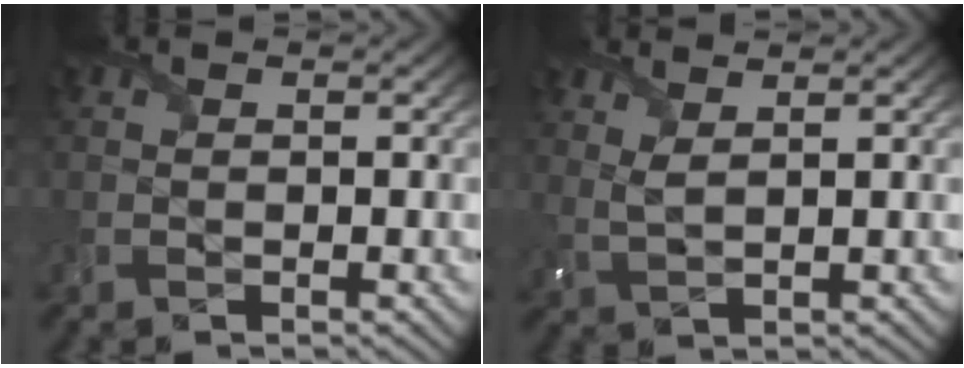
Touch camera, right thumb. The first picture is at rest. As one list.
[{"total": 2.6, "force": [2.0, 0.5, 1.6], "torque": [-0.041, 0.001, 0.042]}]